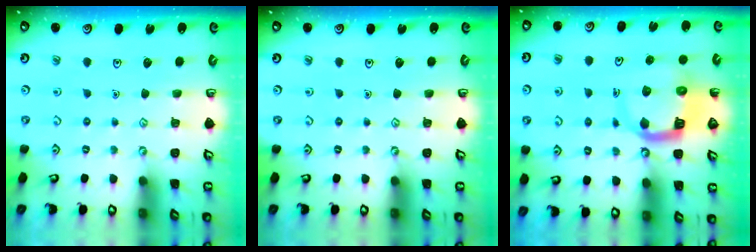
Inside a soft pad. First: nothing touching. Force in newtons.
{"total": 0.0}
{"total": 9.5, "press": 9.4, "slide": 1.3}